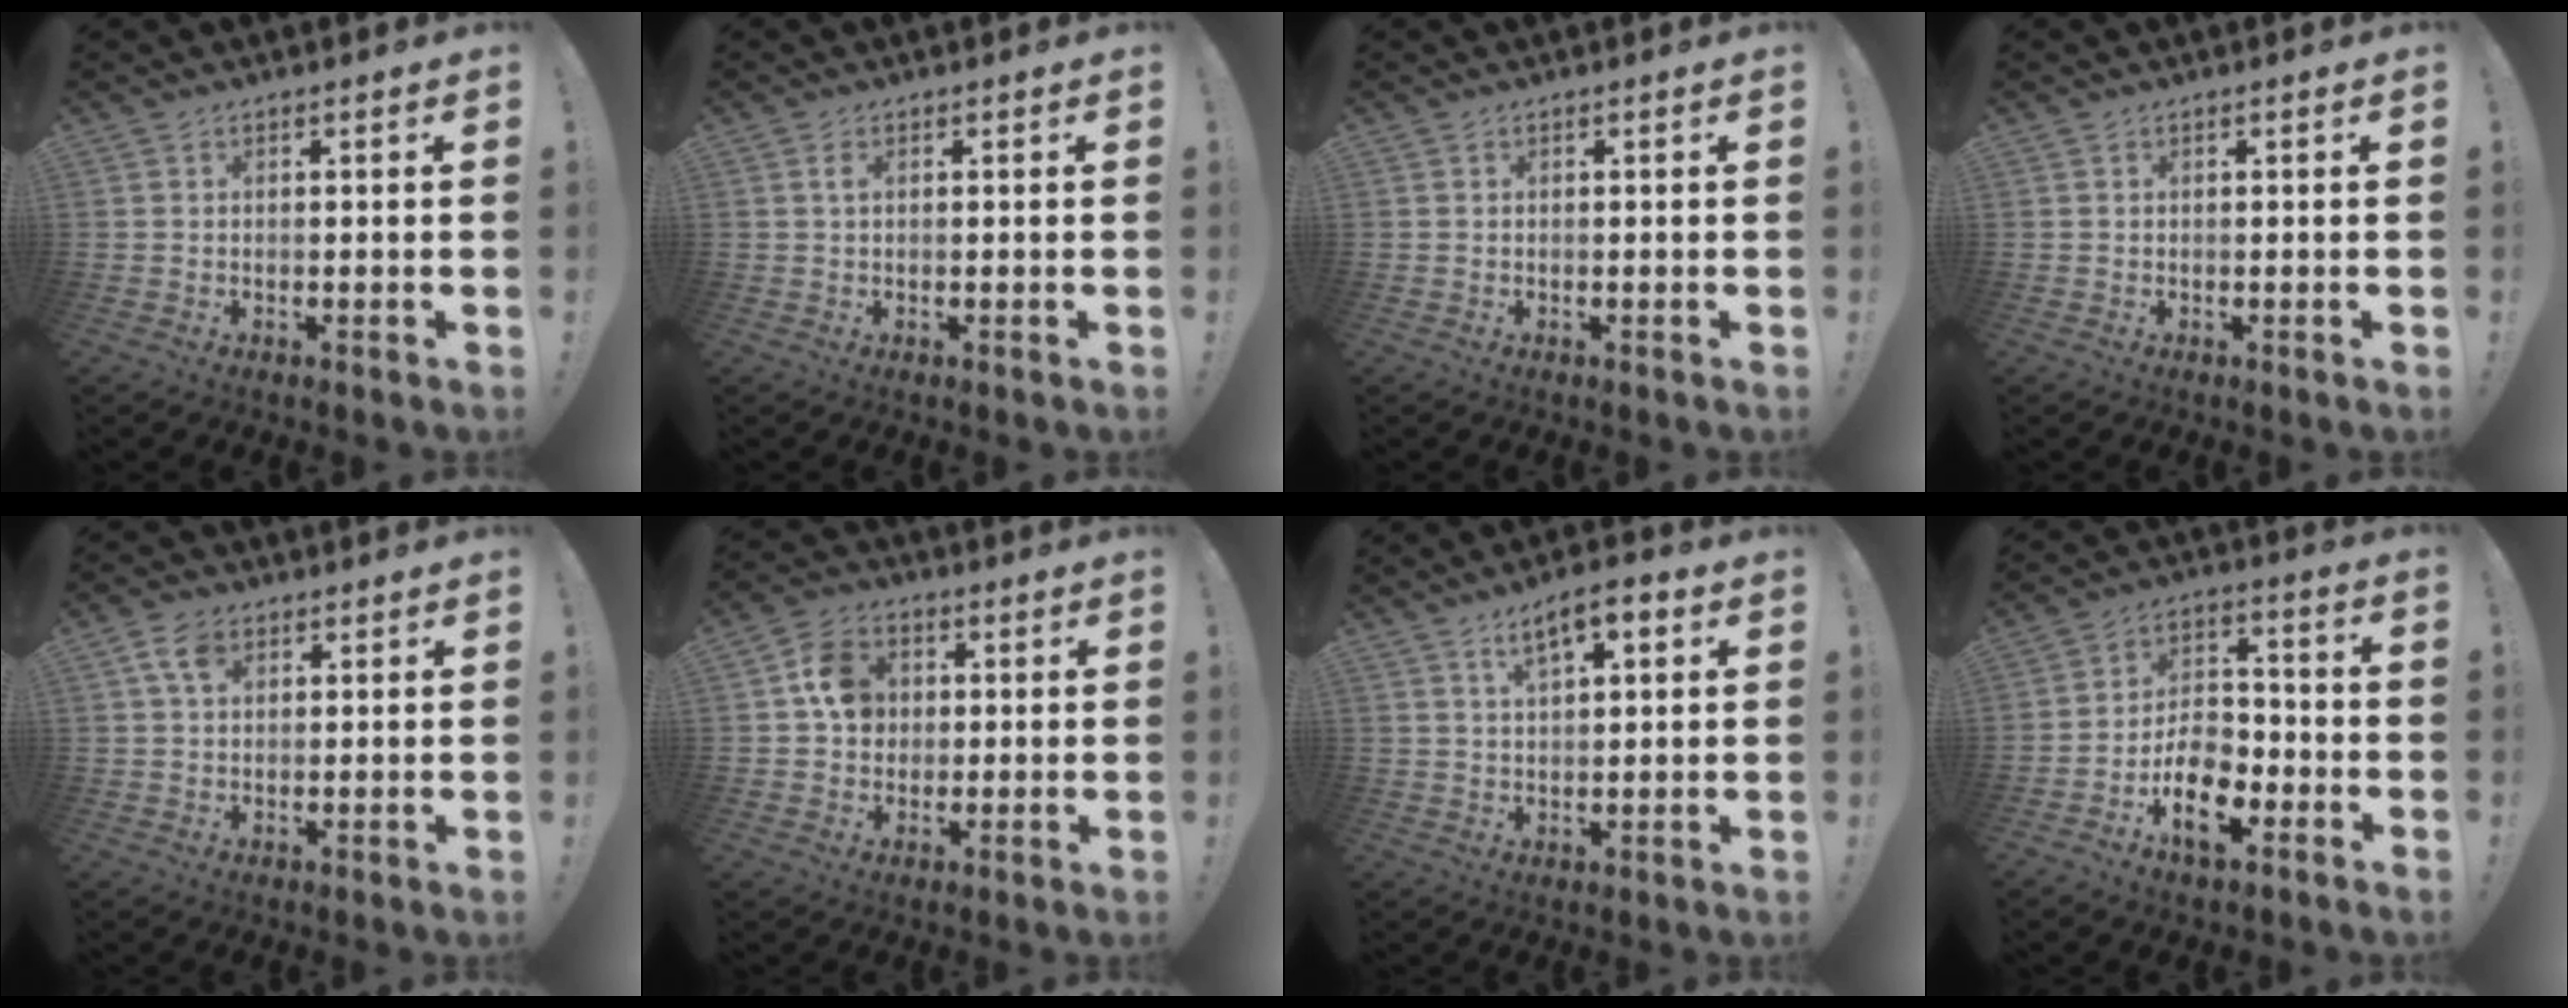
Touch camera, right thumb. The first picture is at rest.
{"total": 1.3, "force": [0.4, 0.5, 1.2], "torque": [-0.023, 0.003, 0.006]}
{"total": 0.0}
{"total": 0.0}
{"total": 5.7, "force": [2.4, 3.6, 3.7], "torque": [-0.066, 0.002, 0.046]}
{"total": 9.6, "force": [1.7, 8.2, 4.6], "torque": [-0.066, 0.014, 0.039]}
{"total": 7.6, "force": [3.8, 2.8, 6.0], "torque": [-0.093, -0.010, 0.062]}
{"total": 13.5, "force": [-6.7, 7.9, 8.5], "torque": [-0.136, 0.052, -0.113]}